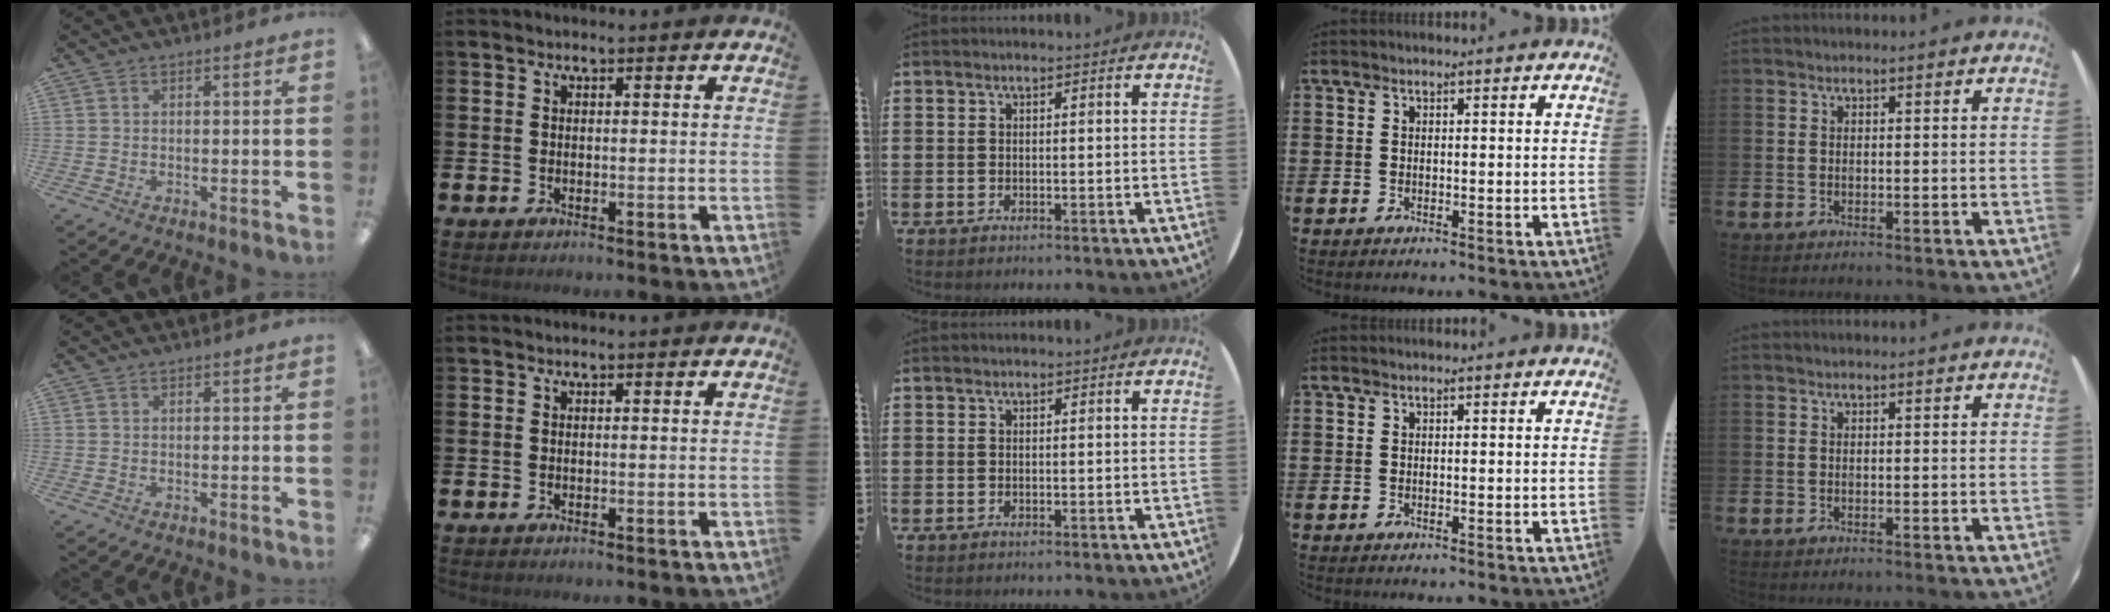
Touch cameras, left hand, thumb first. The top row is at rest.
{}